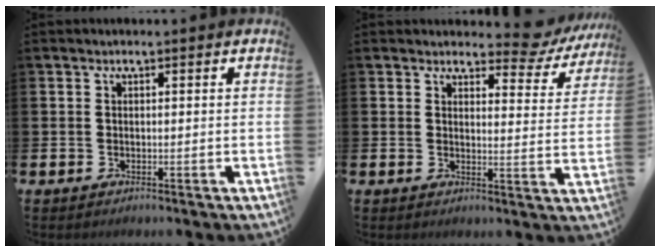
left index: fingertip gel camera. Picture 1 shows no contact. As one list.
[{"total": 4.5, "force": [4.1, 1.5, 1.0], "torque": [-0.008, -0.030, 0.068]}]